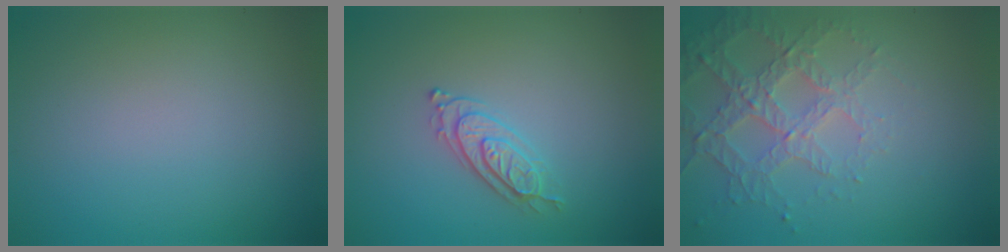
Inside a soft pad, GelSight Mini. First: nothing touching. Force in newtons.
{"total": 2.2, "press": 2.2, "slide": 0.3}
{"total": 4.1, "press": 3.2, "slide": 2.5}